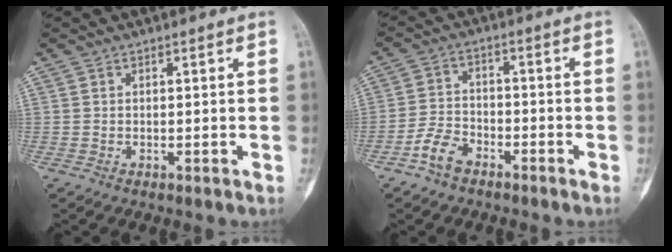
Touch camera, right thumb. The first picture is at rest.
{"total": 5.5, "force": [-3.8, 3.0, 2.7], "torque": [-0.048, 0.025, -0.076]}